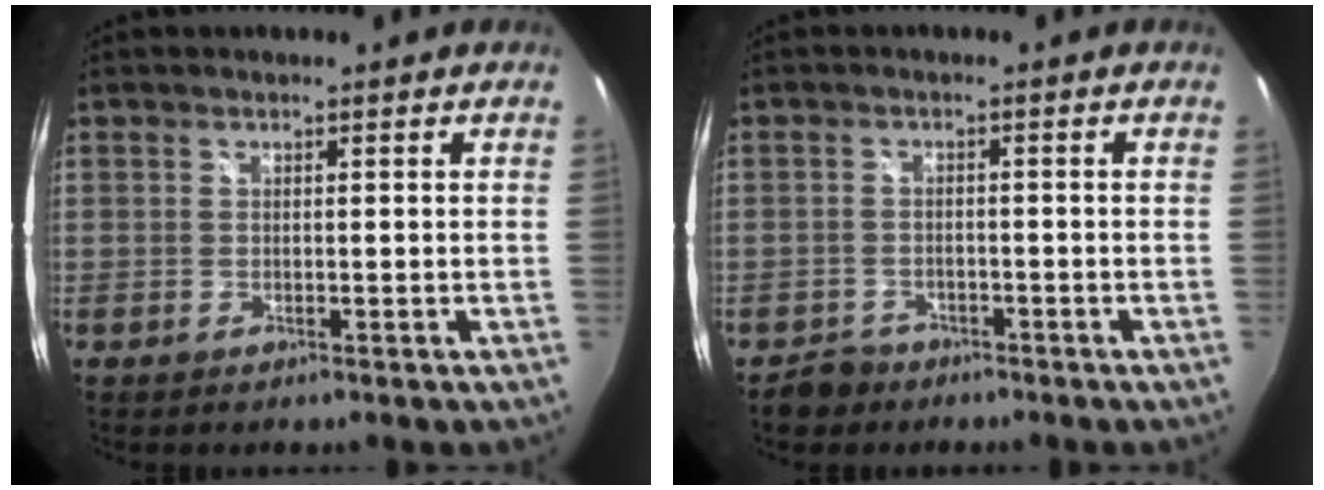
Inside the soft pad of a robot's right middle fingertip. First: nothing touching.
{"total": 3.7, "force": [-2.8, 2.4, 0.3], "torque": [-0.020, 0.008, -0.045]}